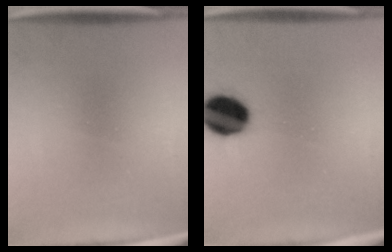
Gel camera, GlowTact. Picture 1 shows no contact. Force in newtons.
{"total": 12.2}